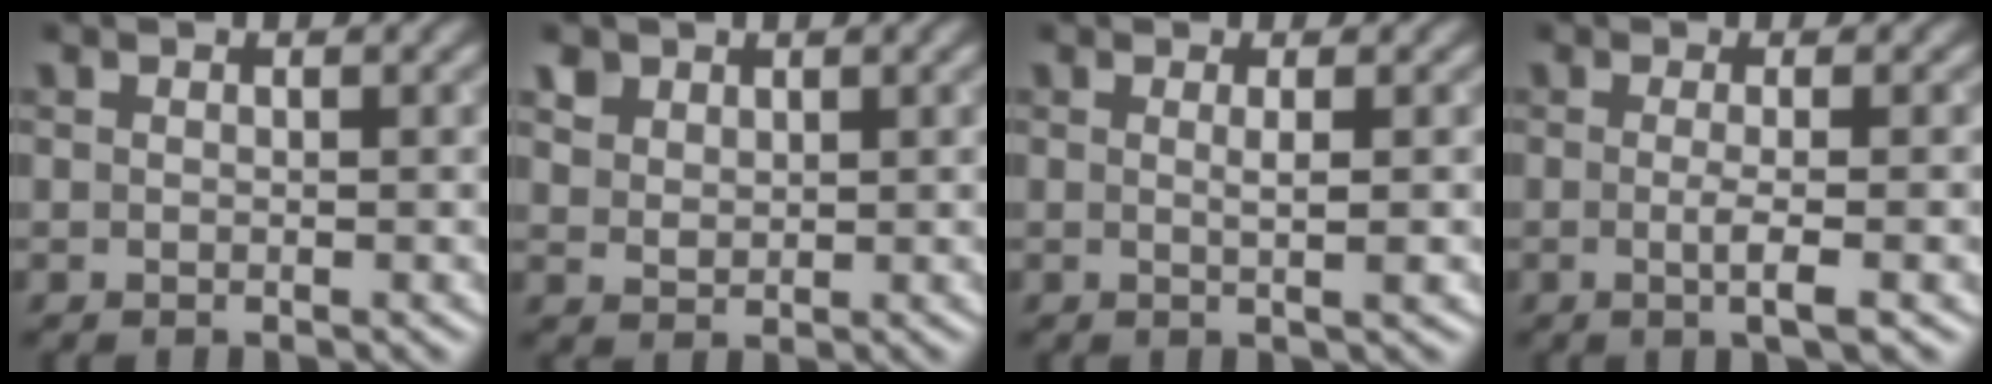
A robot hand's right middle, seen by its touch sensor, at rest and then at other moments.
{"total": 2.0, "force": [1.4, 1.4, 0.4], "torque": [-0.017, -0.007, 0.036]}
{"total": 1.7, "force": [0.2, 0.4, 1.6], "torque": [-0.024, 0.002, -0.003]}
{"total": 3.3, "force": [-0.5, 0.8, 3.2], "torque": [-0.042, -0.006, -0.010]}